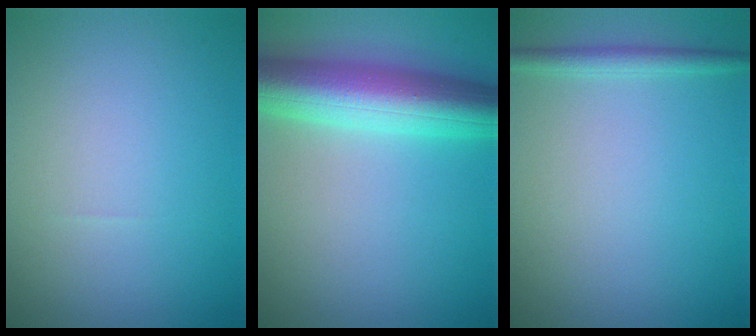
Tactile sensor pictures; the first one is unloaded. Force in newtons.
{"total": 8.6, "press": 8.6, "slide": 0.3}
{"total": 1.6, "press": 1.6, "slide": 0.1}